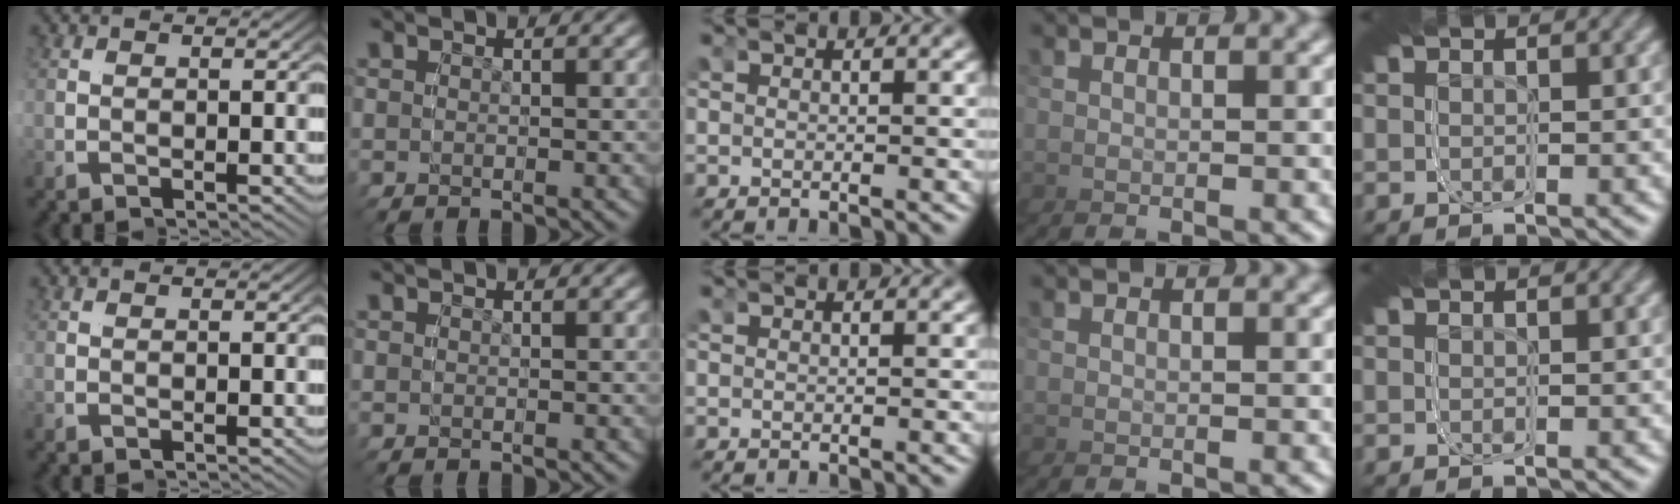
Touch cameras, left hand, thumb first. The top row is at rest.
{}